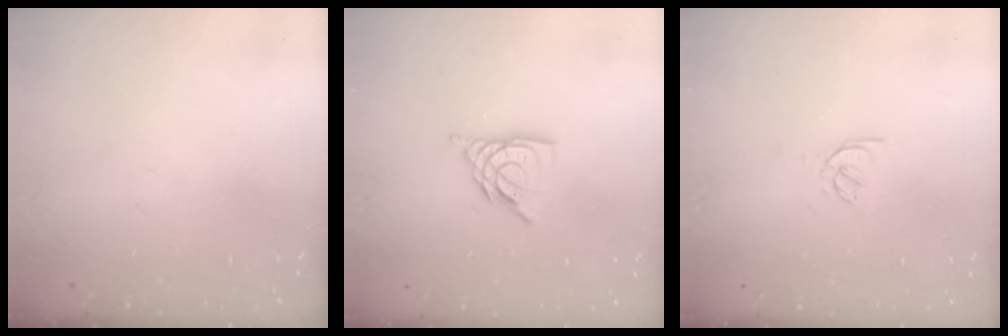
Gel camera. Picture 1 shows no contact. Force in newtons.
{"total": 9.0, "press": 8.9, "slide": 1.2}
{"total": 2.4, "press": 2.4, "slide": 0.5}